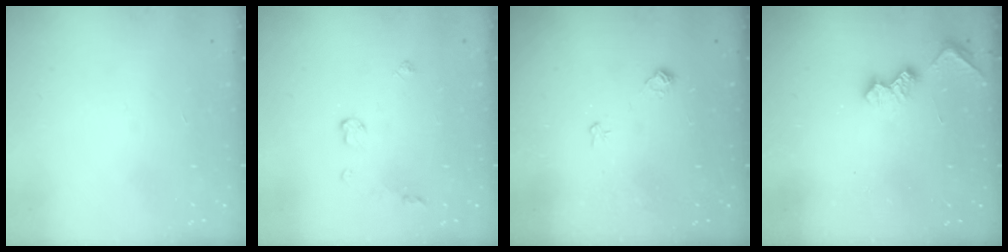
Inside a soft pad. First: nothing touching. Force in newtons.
{"total": 4.9, "press": 4.8, "slide": 0.7}
{"total": 7.8, "press": 7.8, "slide": 0.8}
{"total": 5.3, "press": 5.2, "slide": 0.7}